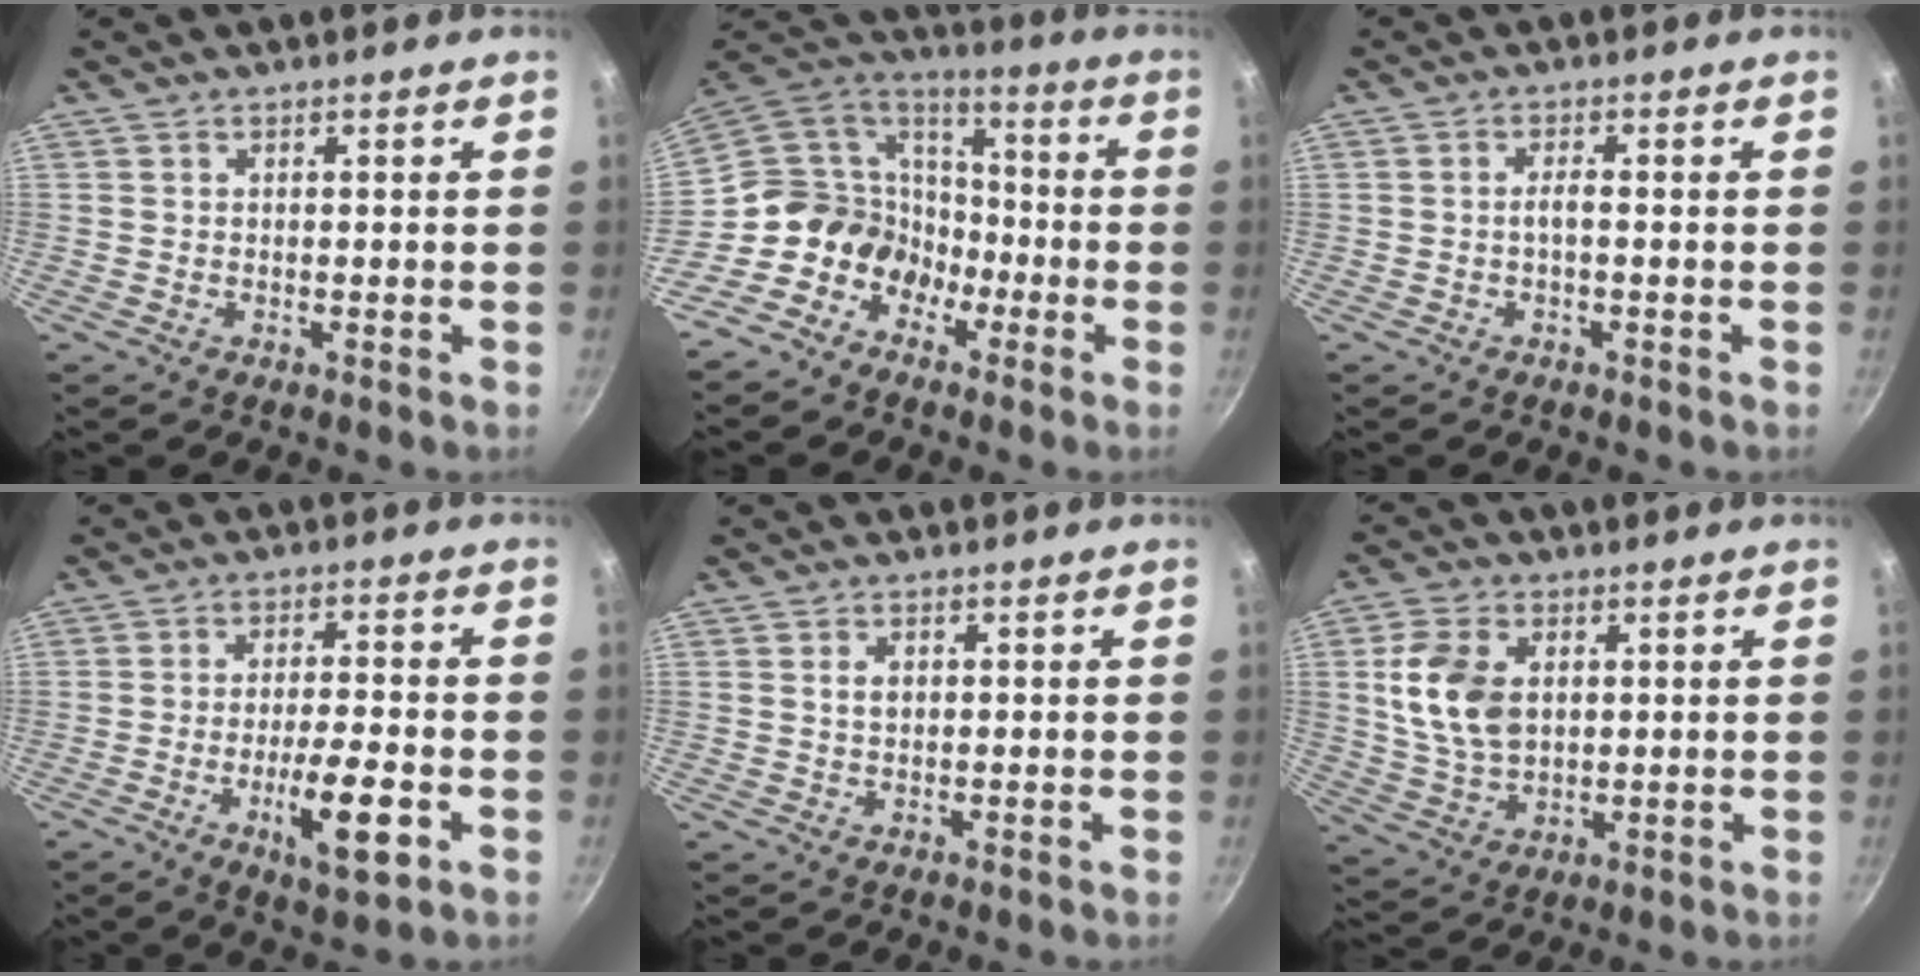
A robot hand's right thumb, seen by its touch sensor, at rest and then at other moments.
{"total": 13.8, "force": [-6.2, 11.4, 4.6], "torque": [-0.025, 0.078, -0.130]}
{"total": 1.6, "force": [-0.5, 0.3, 1.5], "torque": [-0.034, 0.010, -0.010]}
{"total": 10.1, "force": [-3.7, 2.6, 9.1], "torque": [-0.145, 0.014, -0.058]}
{"total": 2.1, "force": [0.5, 1.4, 1.5], "torque": [-0.019, 0.001, 0.008]}
{"total": 11.6, "force": [2.2, 7.9, 8.3], "torque": [-0.144, -0.014, 0.047]}